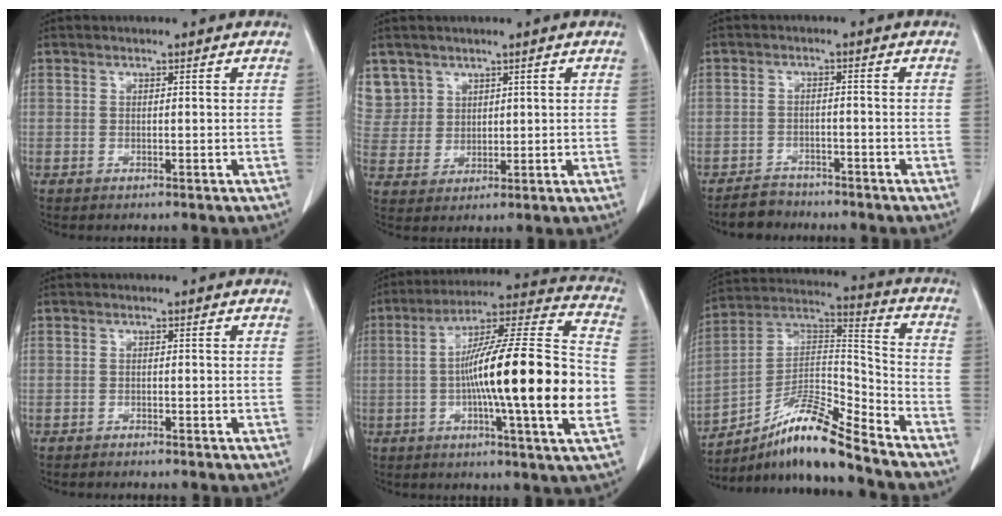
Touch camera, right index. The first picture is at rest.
{"total": 6.8, "force": [4.1, 5.4, -0.4], "torque": [0.014, 0.008, 0.090]}
{"total": 3.3, "force": [-3.0, 1.6, -0.3], "torque": [-0.002, 0.002, -0.049]}
{"total": 1.2, "force": [-1.1, 0.2, 0.4], "torque": [-0.009, -0.001, -0.014]}
{"total": 23.0, "force": [-3.2, 0.6, 22.8], "torque": [-0.332, 0.007, -0.059]}
{"total": 14.6, "force": [-11.5, 0.9, 8.9], "torque": [-0.159, 0.020, -0.203]}